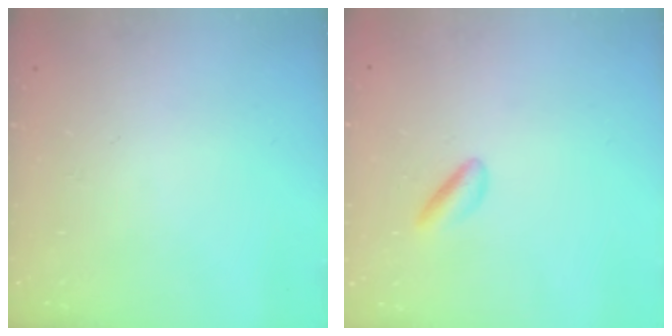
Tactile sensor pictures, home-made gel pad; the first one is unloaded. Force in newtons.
{"total": 2.6, "press": 2.3, "slide": 1.1}